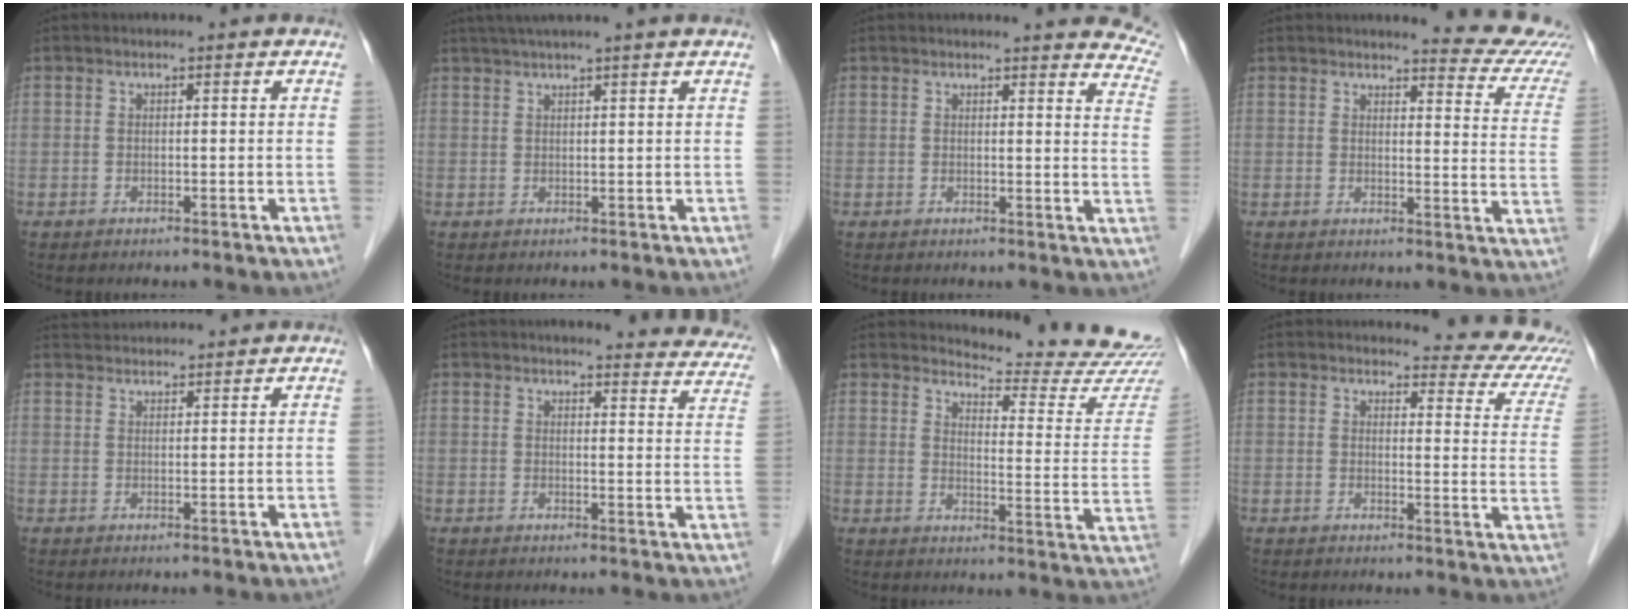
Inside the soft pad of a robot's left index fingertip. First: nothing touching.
{"total": 6.7, "force": [5.5, -1.1, 3.7], "torque": [-0.054, 0.032, 0.080]}
{"total": 13.3, "force": [12.5, 2.0, 4.1], "torque": [-0.020, -0.065, 0.102]}
{"total": 10.5, "force": [10.3, 0.2, 2.0], "torque": [-0.011, -0.069, 0.092]}
{"total": 4.7, "force": [4.6, 0.4, 0.5], "torque": [-0.013, 0.037, 0.074]}
{"total": 17.8, "force": [17.0, 2.7, 4.5], "torque": [-0.025, -0.065, 0.166]}
{"total": 16.2, "force": [16.0, -0.9, 2.7], "torque": [-0.036, -0.126, 0.179]}
{"total": 10.8, "force": [10.3, 2.0, 2.5], "torque": [-0.002, -0.055, 0.083]}